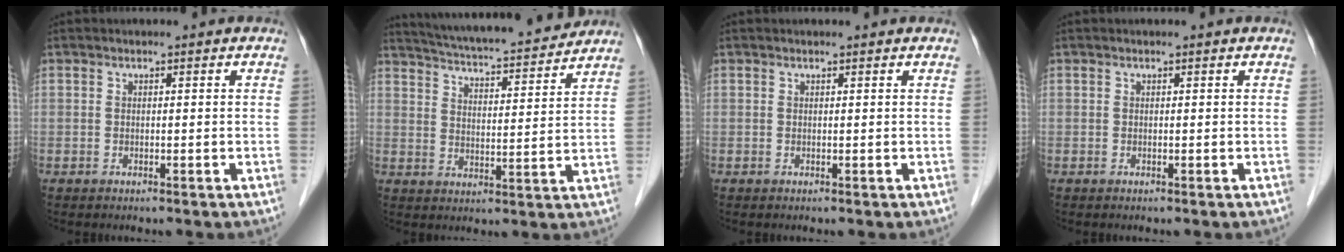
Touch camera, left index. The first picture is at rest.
{"total": 16.2, "force": [14.9, 1.2, 6.3], "torque": [-0.107, 0.005, 0.217]}
{"total": 0.0}
{"total": 0.0}